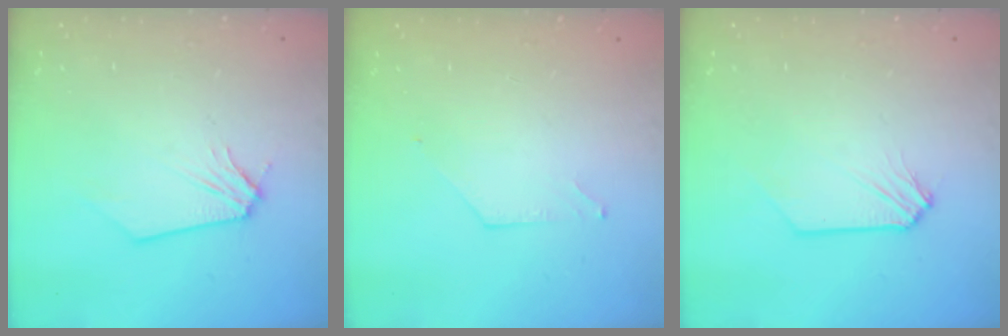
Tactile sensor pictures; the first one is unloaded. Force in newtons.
{"total": 0.0}
{"total": 0.0}